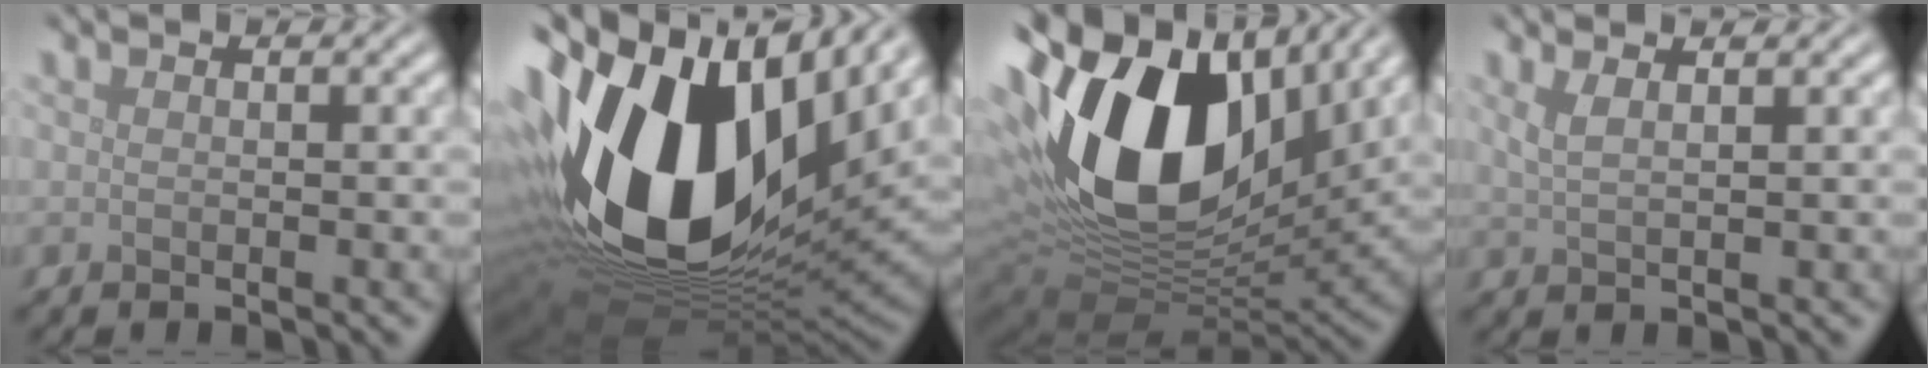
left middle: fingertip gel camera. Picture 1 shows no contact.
{"total": 19.5, "force": [3.4, 12.3, 14.7], "torque": [-0.321, -0.020, 0.069]}
{"total": 18.8, "force": [5.3, 11.7, 13.7], "torque": [-0.288, -0.005, 0.096]}
{"total": 2.0, "force": [1.1, 0.7, 1.5], "torque": [-0.023, 0.001, 0.019]}